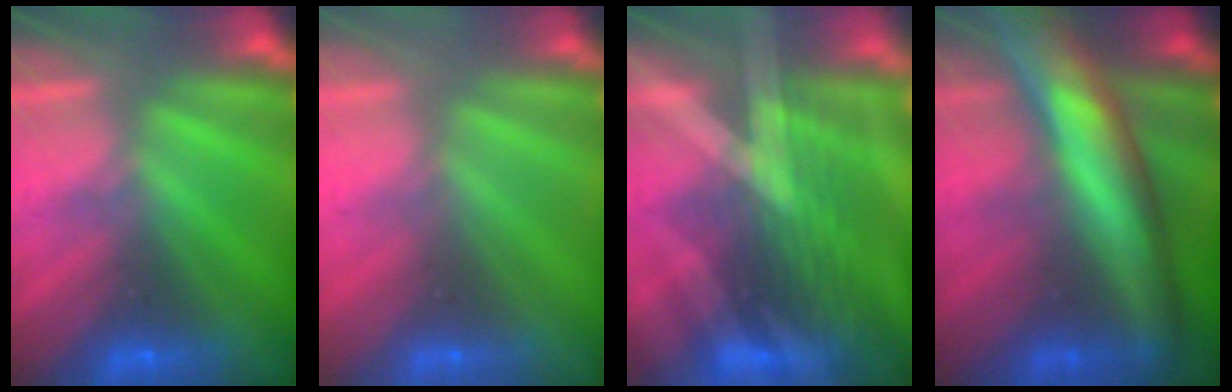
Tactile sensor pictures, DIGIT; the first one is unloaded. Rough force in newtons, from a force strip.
{"total": 2.9}
{"total": 3.0}
{"total": 9.3}